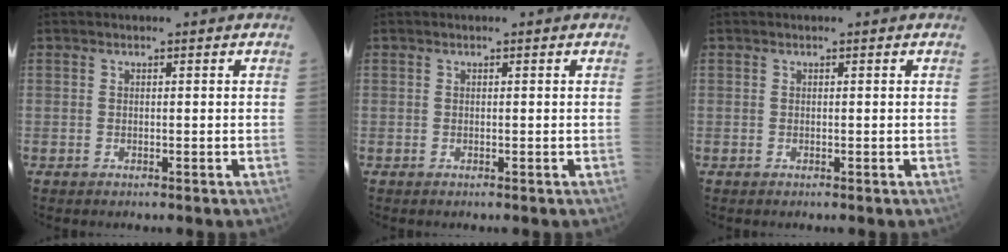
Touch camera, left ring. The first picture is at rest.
{"total": 0.0}
{"total": 0.0}